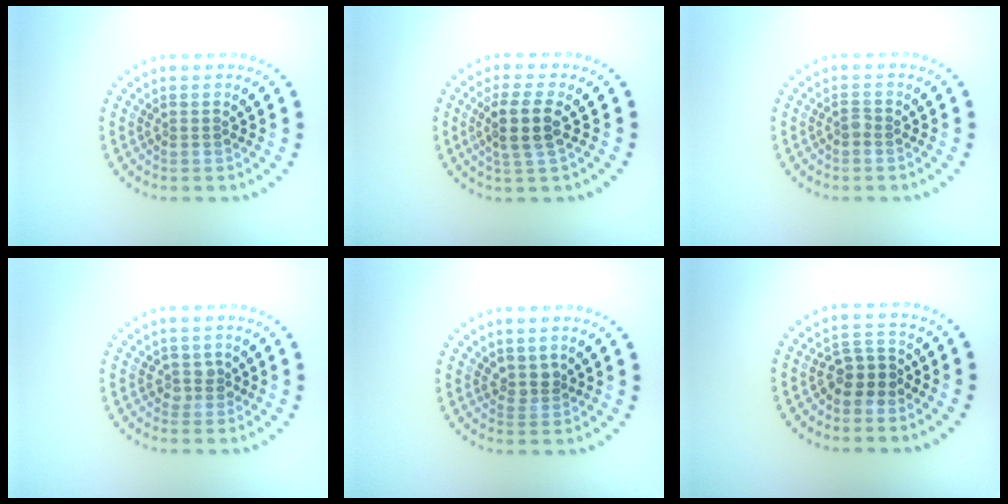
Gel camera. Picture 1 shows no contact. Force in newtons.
{"total": 3.1, "press": 2.7, "slide": 1.5}
{"total": 0.7, "press": 0.6, "slide": 0.4}
{"total": 1.4, "press": 1.1, "slide": 0.8}
{"total": 1.5, "press": 1.2, "slide": 0.9}
{"total": 2.9, "press": 2.5, "slide": 1.3}